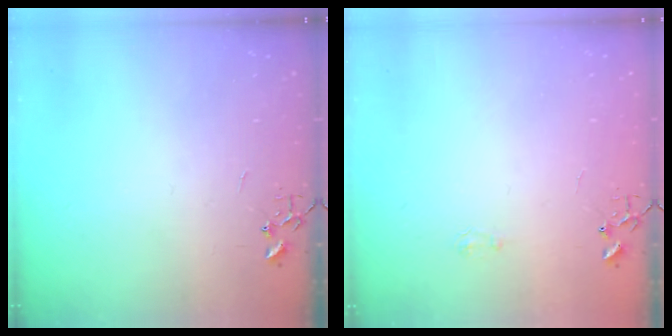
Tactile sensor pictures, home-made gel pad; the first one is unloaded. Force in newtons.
{"total": 4.1, "press": 4.0, "slide": 0.7}